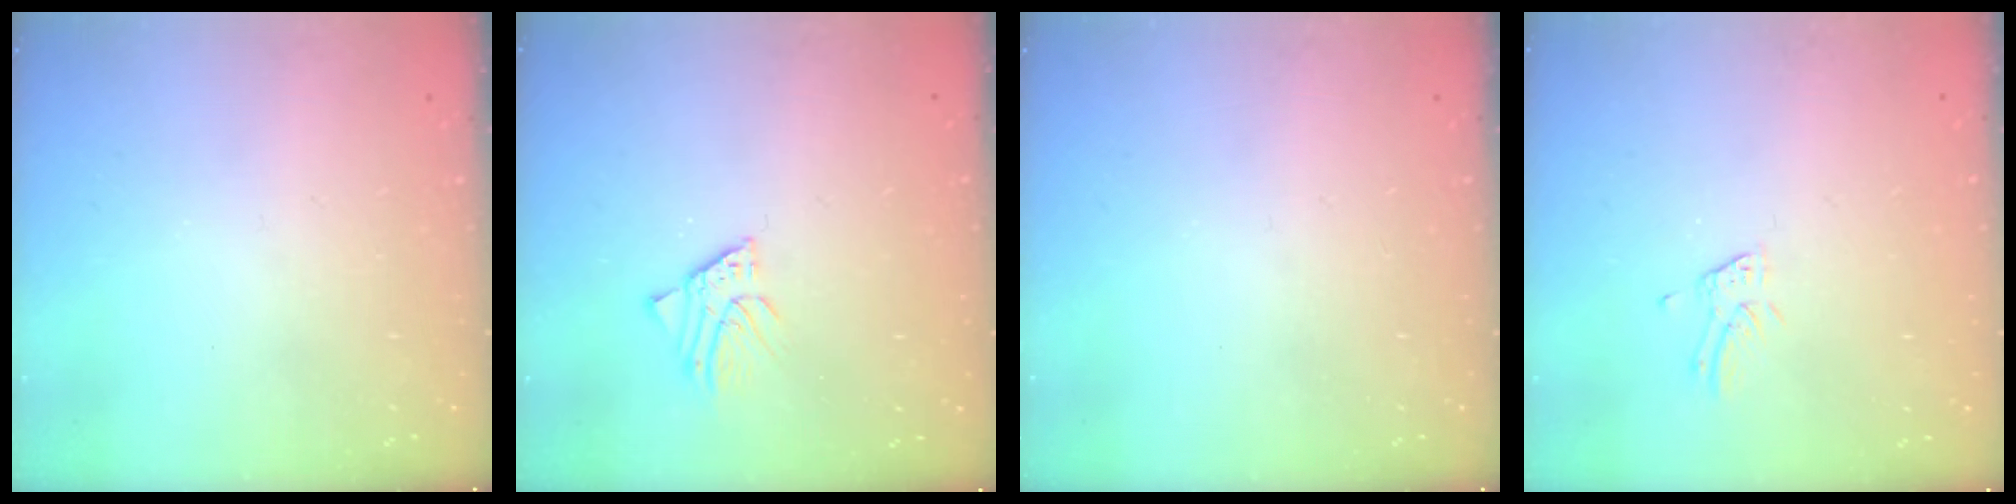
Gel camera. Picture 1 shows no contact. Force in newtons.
{"total": 1.4, "press": 1.4, "slide": 0.0}
{"total": 0.0}
{"total": 2.4, "press": 2.4, "slide": 0.3}